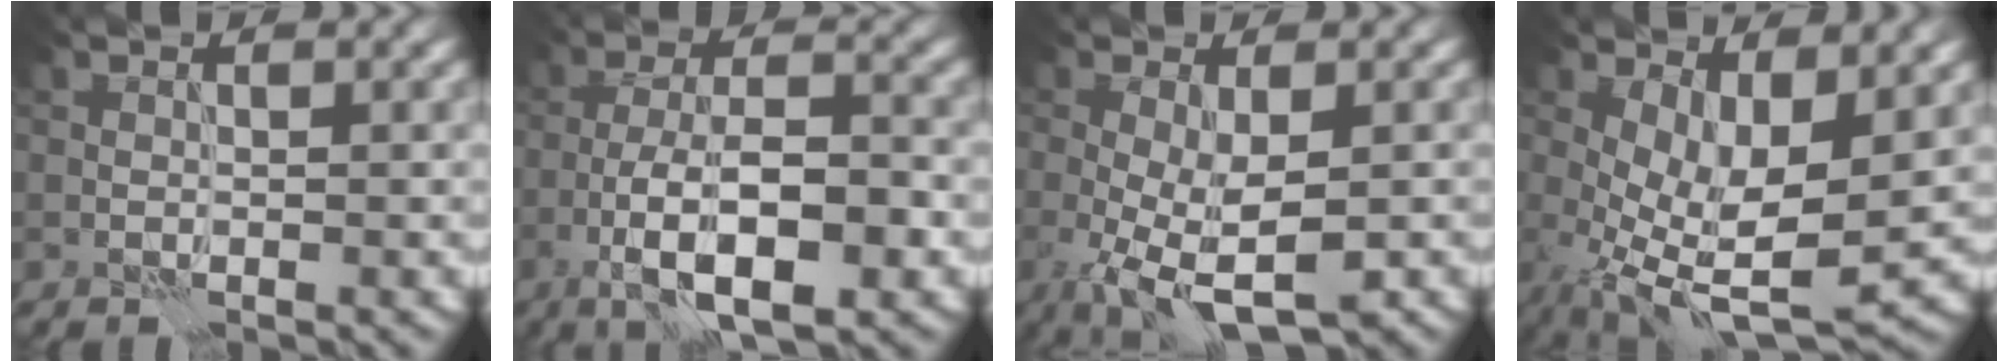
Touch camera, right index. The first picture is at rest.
{"total": 8.8, "force": [-3.8, 2.8, 7.5], "torque": [-0.126, 0.004, -0.070]}
{"total": 6.5, "force": [-2.1, 2.3, 5.7], "torque": [-0.115, -0.017, -0.029]}
{"total": 8.6, "force": [-0.9, 3.4, 7.8], "torque": [-0.151, -0.015, -0.009]}